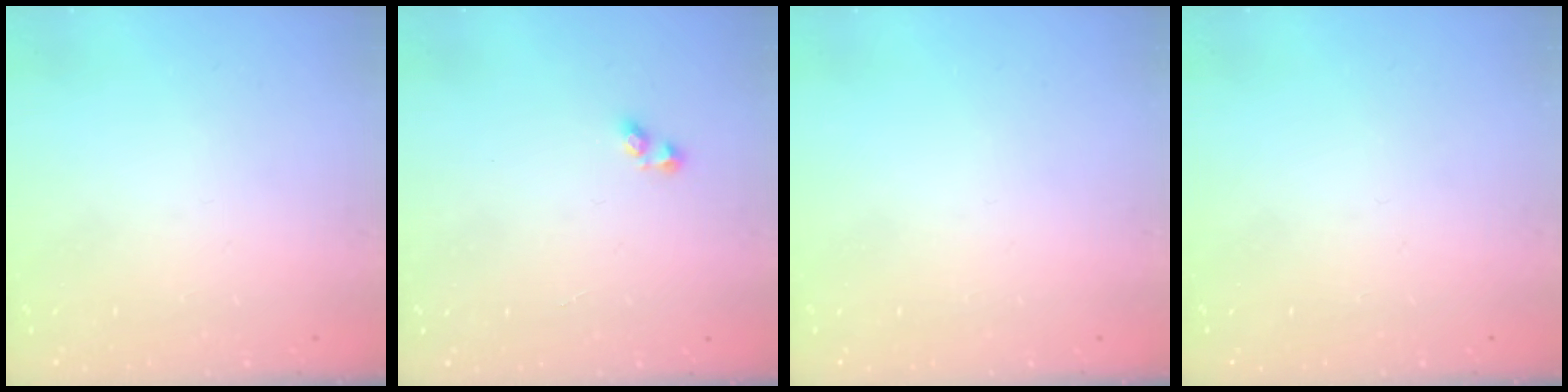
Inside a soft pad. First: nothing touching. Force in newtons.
{"total": 2.9, "press": 2.6, "slide": 1.3}
{"total": 0.0}
{"total": 0.0}